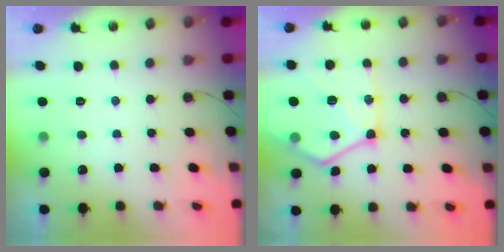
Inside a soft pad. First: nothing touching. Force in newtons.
{"total": 18.1, "press": 18.0, "slide": 2.0}